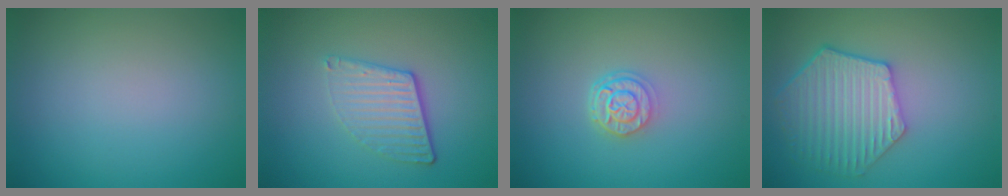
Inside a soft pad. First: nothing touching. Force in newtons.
{"total": 3.7, "press": 2.7, "slide": 2.5}
{"total": 2.5, "press": 2.0, "slide": 1.5}
{"total": 5.7, "press": 5.1, "slide": 2.6}